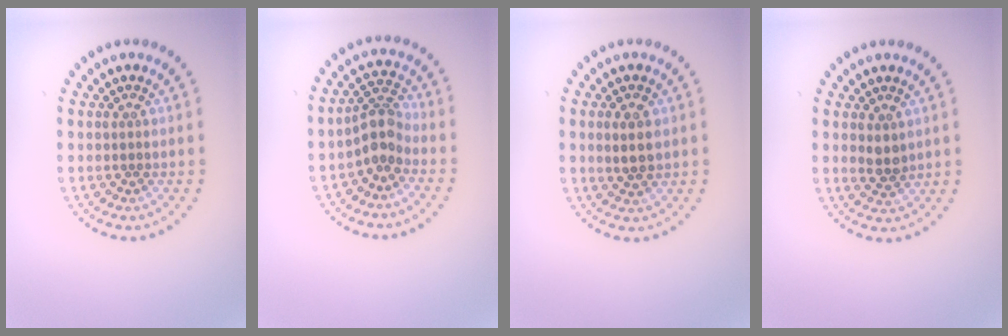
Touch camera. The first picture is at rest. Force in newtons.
{"total": 2.7, "press": 2.0, "slide": 1.8}
{"total": 2.4, "press": 2.3, "slide": 0.7}
{"total": 1.4, "press": 1.4, "slide": 0.5}